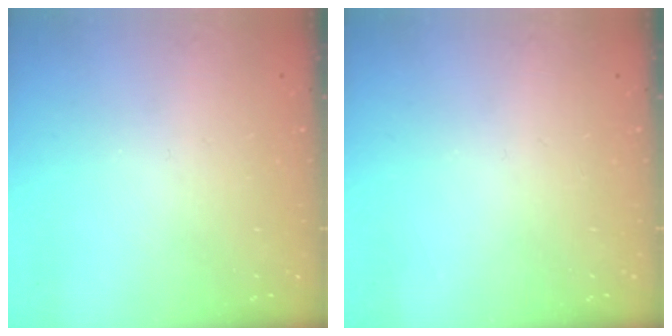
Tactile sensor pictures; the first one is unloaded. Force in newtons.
{"total": 0.0}